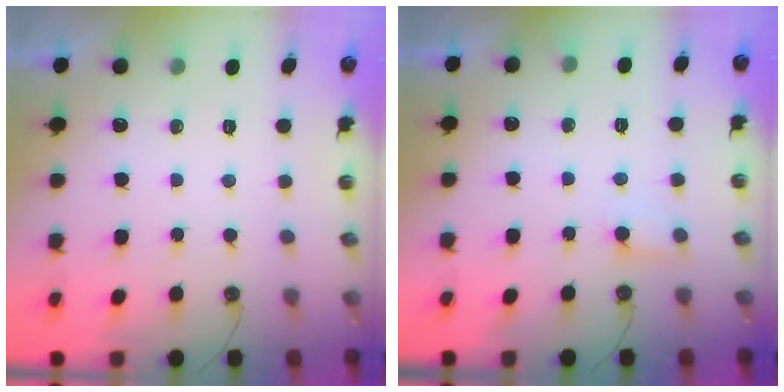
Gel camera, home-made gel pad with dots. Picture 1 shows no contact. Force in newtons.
{"total": 5.8, "press": 5.8, "slide": 0.5}